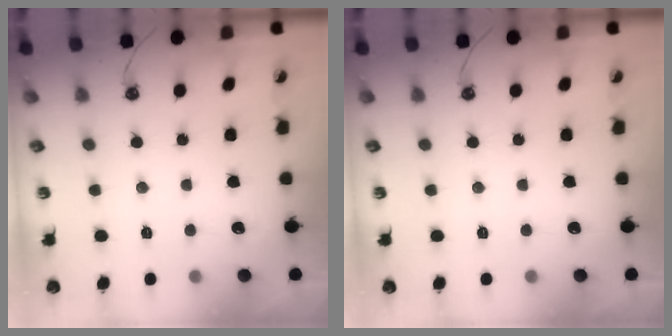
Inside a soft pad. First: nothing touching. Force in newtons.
{"total": 0.0}